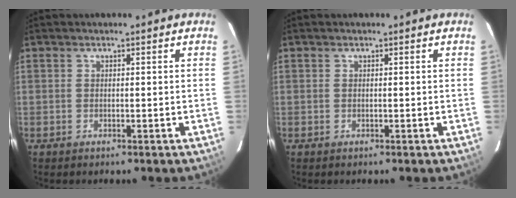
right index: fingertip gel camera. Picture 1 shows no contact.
{"total": 0.0}